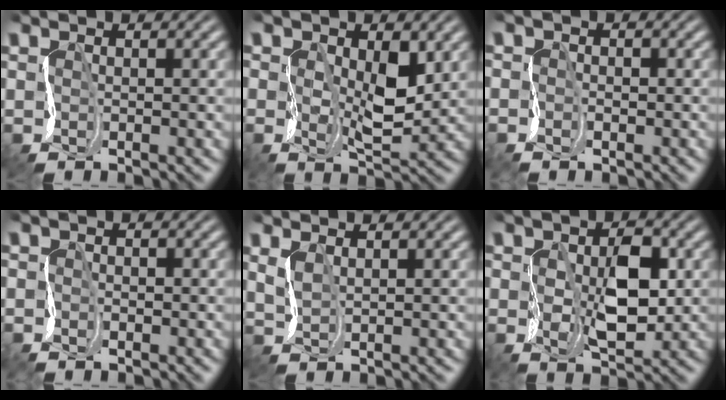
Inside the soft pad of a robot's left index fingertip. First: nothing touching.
{"total": 3.3, "force": [0.1, 1.8, 2.8], "torque": [-0.075, -0.012, 0.014]}
{"total": 1.1, "force": [-0.9, 0.1, -0.6], "torque": [-0.001, 0.000, -0.007]}
{"total": 1.3, "force": [-1.0, -0.1, -0.8], "torque": [0.001, -0.002, -0.011]}
{"total": 0.5, "force": [0.5, 0.0, 0.1], "torque": [-0.016, -0.003, 0.017]}
{"total": 4.0, "force": [-0.2, 2.3, 3.2], "torque": [-0.081, -0.007, 0.008]}